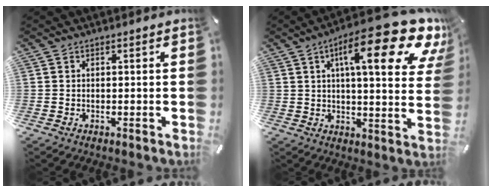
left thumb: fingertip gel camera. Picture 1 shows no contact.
{"total": 21.7, "force": [11.7, 5.3, 17.5], "torque": [-0.262, -0.069, 0.174]}